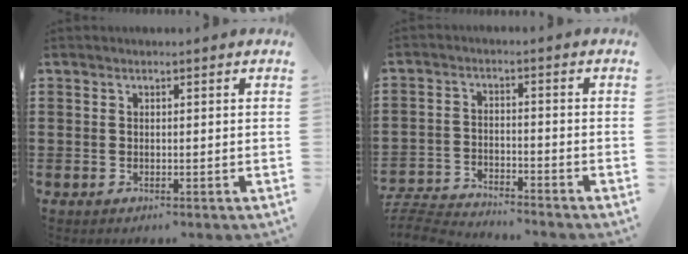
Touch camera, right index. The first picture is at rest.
{"total": 4.9, "force": [-4.9, 0.2, 0.5], "torque": [-0.023, -0.001, -0.103]}